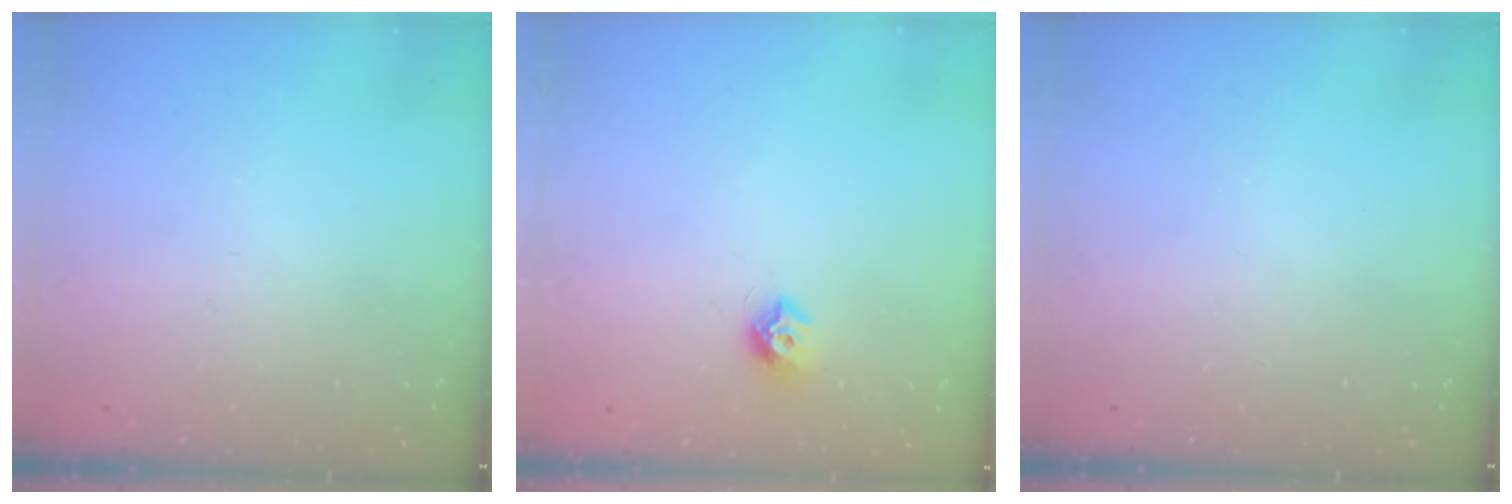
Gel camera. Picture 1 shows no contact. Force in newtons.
{"total": 7.7, "press": 7.7, "slide": 0.7}
{"total": 0.0}